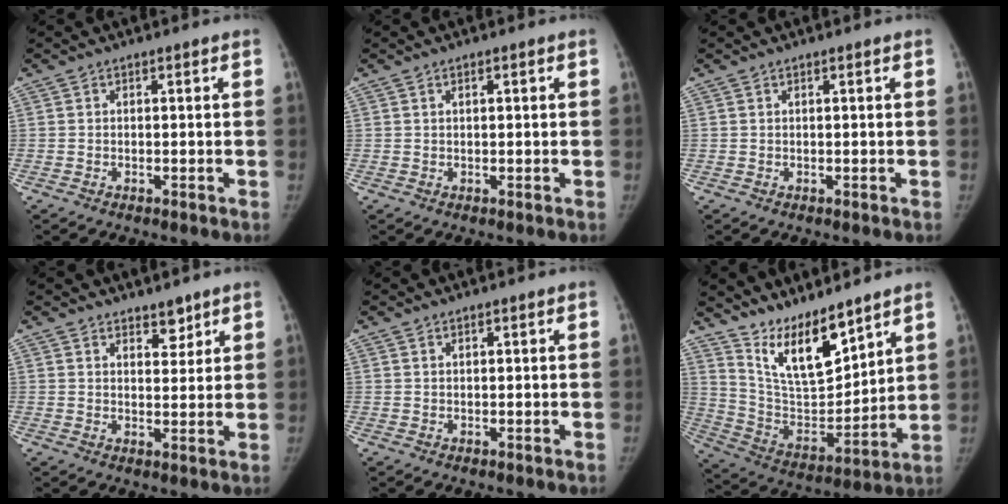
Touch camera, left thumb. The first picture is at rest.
{"total": 1.0, "force": [0.4, 0.4, 0.9], "torque": [-0.014, 0.004, 0.007]}
{"total": 0.0}
{"total": 3.8, "force": [2.9, 1.9, 1.6], "torque": [-0.001, -0.022, 0.048]}
{"total": 0.6, "force": [0.5, 0.1, 0.3], "torque": [-0.005, -0.002, 0.010]}
{"total": 14.7, "force": [11.3, 4.6, 8.2], "torque": [-0.113, -0.075, 0.225]}